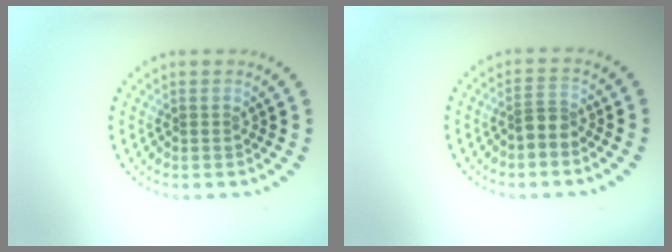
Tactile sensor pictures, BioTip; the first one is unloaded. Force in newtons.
{"total": 1.8, "press": 1.5, "slide": 1.1}